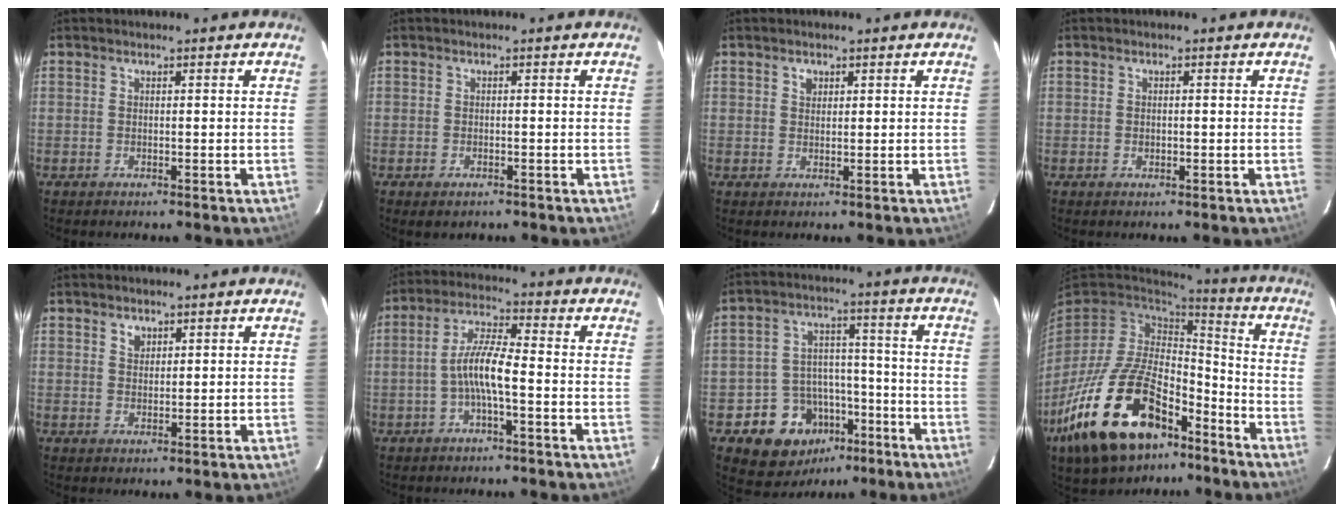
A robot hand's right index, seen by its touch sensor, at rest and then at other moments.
{"total": 1.9, "force": [-1.2, 1.1, 0.9], "torque": [-0.017, -0.005, -0.020]}
{"total": 1.5, "force": [0.7, 1.2, 0.6], "torque": [-0.007, 0.005, 0.013]}
{"total": 1.1, "force": [-0.1, 0.8, 0.7], "torque": [-0.012, 0.001, -0.001]}
{"total": 2.1, "force": [1.2, 1.5, 0.7], "torque": [-0.008, 0.005, 0.022]}
{"total": 6.8, "force": [-2.1, 1.0, 6.4], "torque": [-0.136, 0.013, -0.040]}
{"total": 12.7, "force": [-6.8, 10.0, 4.0], "torque": [-0.089, 0.040, -0.083]}
{"total": 25.2, "force": [-14.3, 13.1, 16.1], "torque": [-0.322, -0.003, -0.233]}